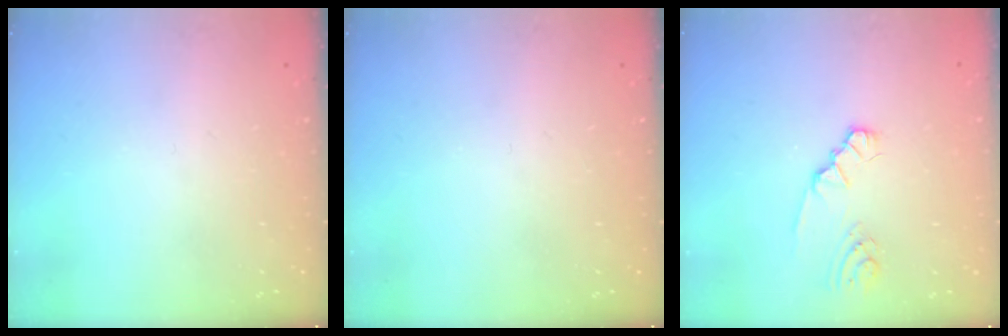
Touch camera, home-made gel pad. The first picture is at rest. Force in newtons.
{"total": 0.0}
{"total": 2.1, "press": 2.1, "slide": 0.3}